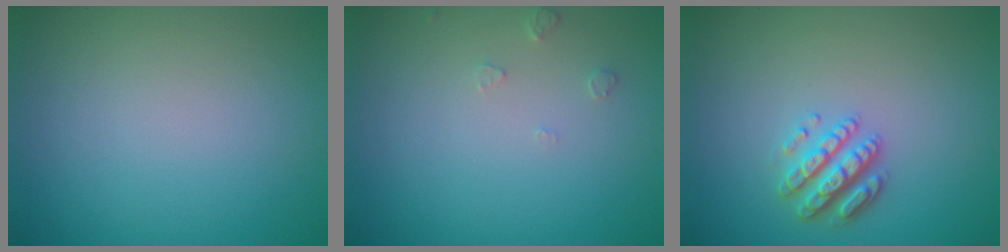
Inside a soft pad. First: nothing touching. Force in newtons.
{"total": 0.9, "press": 0.9, "slide": 0.2}
{"total": 2.9, "press": 2.8, "slide": 1.1}